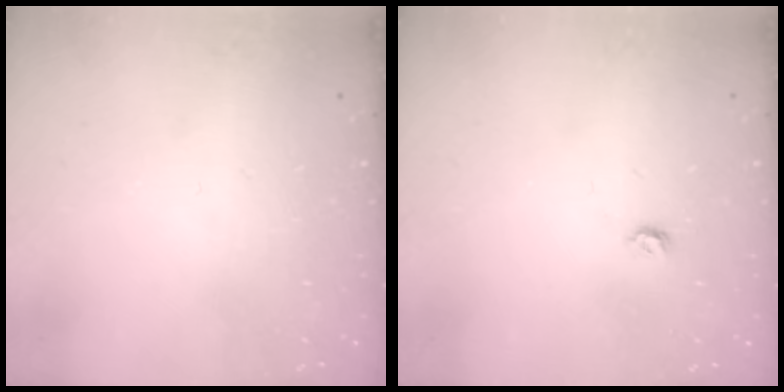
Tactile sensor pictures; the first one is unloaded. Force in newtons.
{"total": 3.8, "press": 3.7, "slide": 0.6}